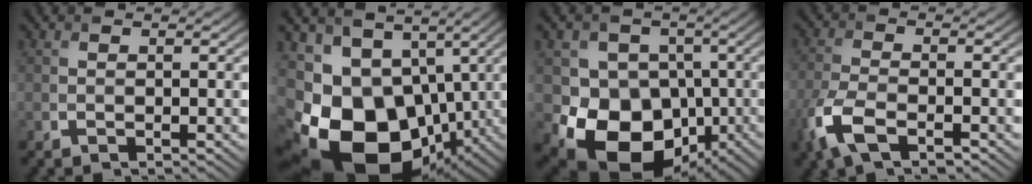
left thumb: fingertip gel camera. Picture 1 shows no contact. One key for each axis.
{"total": 19.2, "fx": -4.5, "fy": 14.0, "fz": 12.3, "tx": -0.254, "ty": -0.035, "tz": -0.066}
{"total": 13.6, "fx": -3.8, "fy": 10.8, "fz": 7.3, "tx": -0.122, "ty": -0.033, "tz": -0.087}
{"total": 6.9, "fx": -3.8, "fy": 2.9, "fz": 4.9, "tx": -0.120, "ty": -0.009, "tz": -0.086}